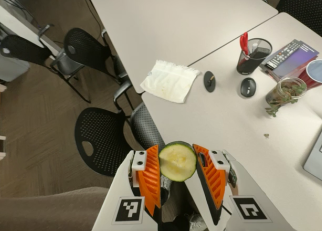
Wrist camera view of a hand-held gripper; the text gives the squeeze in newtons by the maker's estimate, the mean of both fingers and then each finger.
{"total": 8.3, "left": 8.0, "right": 8.6}